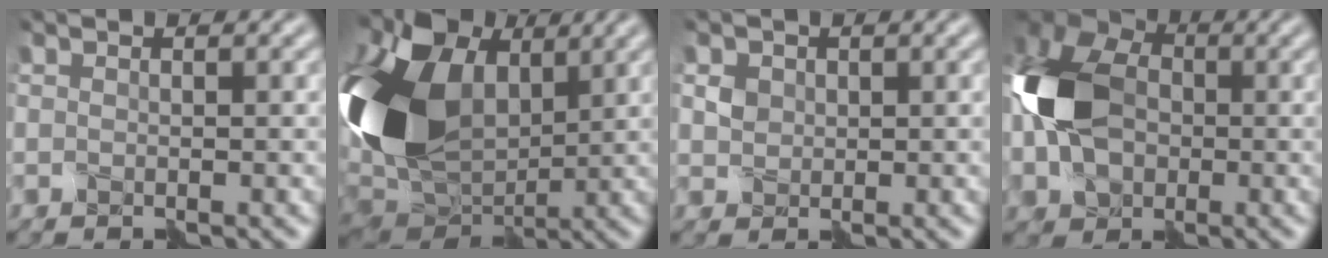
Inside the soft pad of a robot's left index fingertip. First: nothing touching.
{"total": 16.3, "force": [3.5, 10.3, 12.1], "torque": [-0.283, 0.023, 0.054]}
{"total": 2.4, "force": [1.4, 1.8, 0.8], "torque": [-0.037, -0.001, 0.030]}
{"total": 9.8, "force": [-0.9, 6.8, 7.0], "torque": [-0.160, 0.014, -0.026]}